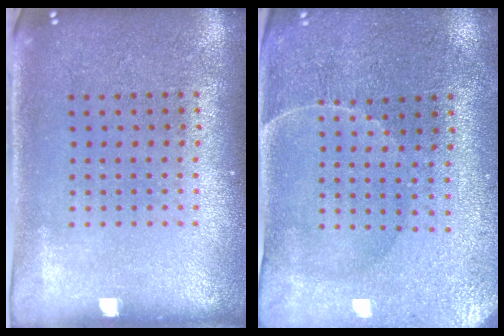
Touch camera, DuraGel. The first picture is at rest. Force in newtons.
{"total": 0.6, "press": 0.5, "slide": 0.4}